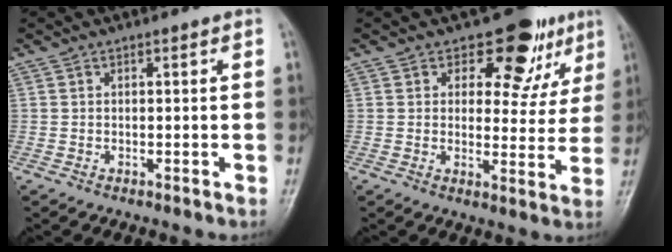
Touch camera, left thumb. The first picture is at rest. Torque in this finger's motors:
{"motor_torque": [0.01, 0.33, 0.37, 0.14, 0.03]}